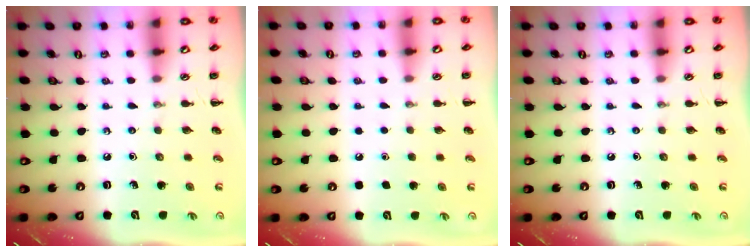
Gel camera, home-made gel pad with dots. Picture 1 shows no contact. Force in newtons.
{"total": 1.6, "press": 1.6, "slide": 0.1}
{"total": 0.0}